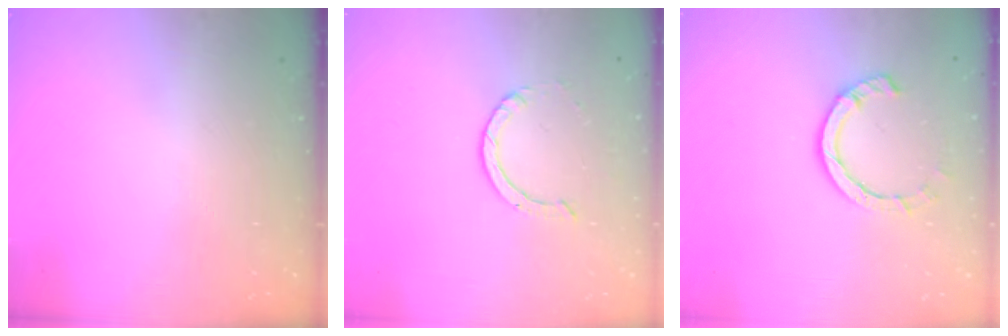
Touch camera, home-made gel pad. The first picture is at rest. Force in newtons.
{"total": 2.2, "press": 2.2, "slide": 0.2}
{"total": 7.1, "press": 7.0, "slide": 1.1}